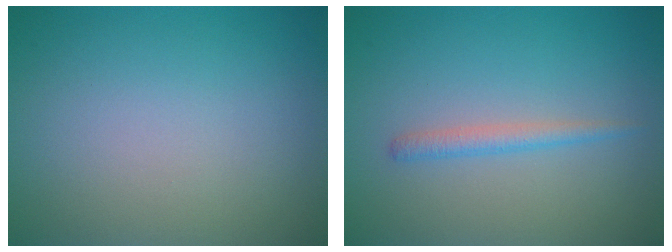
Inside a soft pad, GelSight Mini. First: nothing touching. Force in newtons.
{"total": 1.5, "press": 1.5, "slide": 0.1}